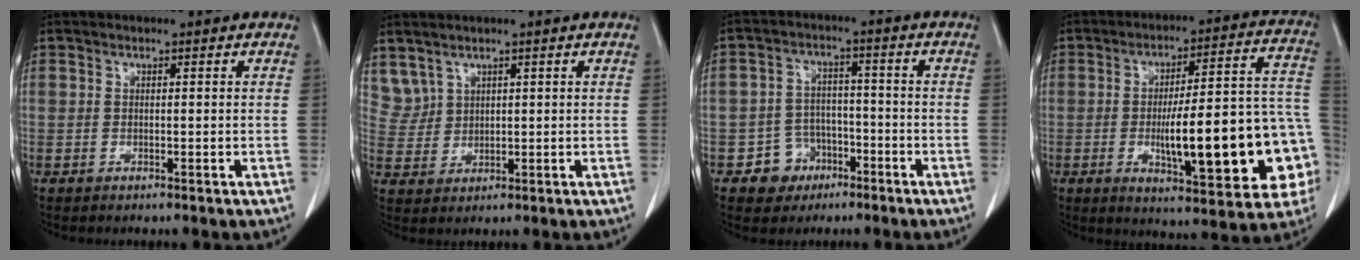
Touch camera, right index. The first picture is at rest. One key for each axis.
{"total": 3.6, "fx": 2.9, "fy": 2.2, "fz": 0.2, "tx": -0.003, "ty": 0.006, "tz": 0.069}
{"total": 6.1, "fx": -3.2, "fy": 5.2, "fz": 0.8, "tx": -0.005, "ty": 0.016, "tz": -0.046}
{"total": 22.5, "fx": -4.8, "fy": 4.4, "fz": 21.5, "tx": -0.230, "ty": 0.032, "tz": -0.054}